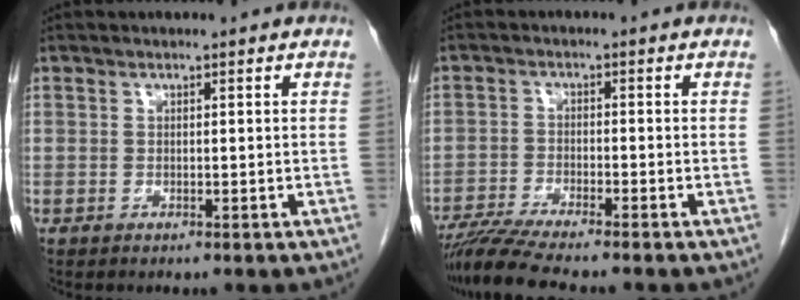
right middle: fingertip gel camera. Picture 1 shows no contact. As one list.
[{"total": 7.5, "force": [-6.6, -0.8, 3.6], "torque": [-0.060, -0.024, -0.113]}]